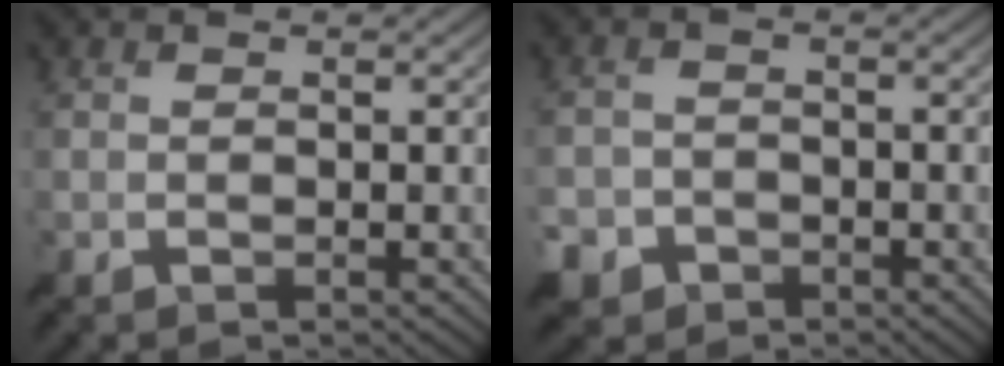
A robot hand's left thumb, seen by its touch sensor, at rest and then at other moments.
{"total": 3.9, "force": [-2.6, 2.8, 1.0], "torque": [-0.028, -0.004, -0.049]}